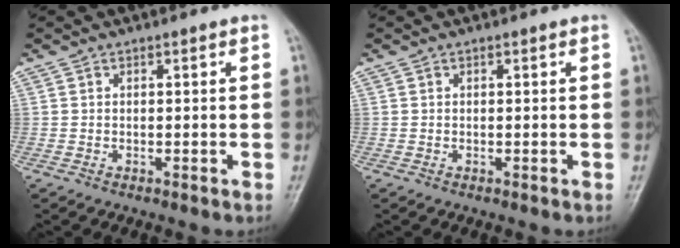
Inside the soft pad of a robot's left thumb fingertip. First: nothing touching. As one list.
[{"total": 0.0}]